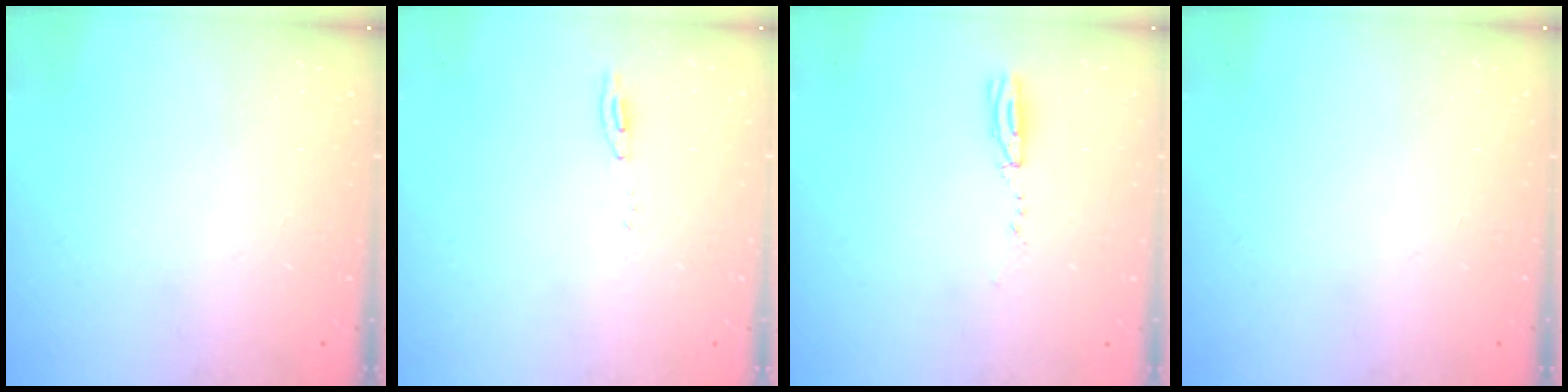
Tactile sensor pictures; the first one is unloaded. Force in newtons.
{"total": 5.2, "press": 5.2, "slide": 0.5}
{"total": 3.1, "press": 2.5, "slide": 1.9}
{"total": 0.0}